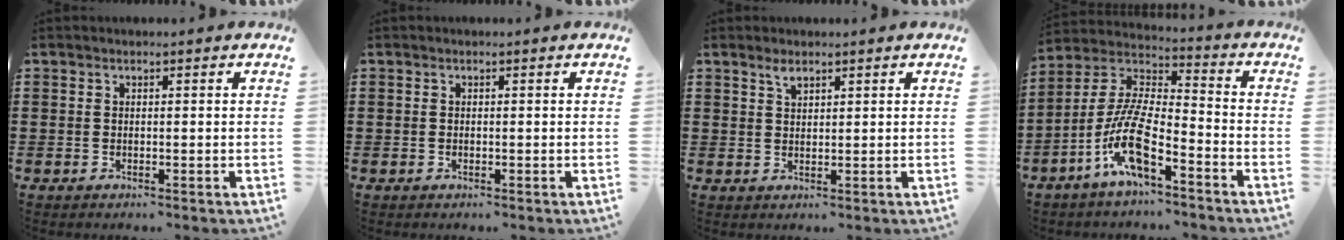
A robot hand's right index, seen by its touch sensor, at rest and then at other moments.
{"total": 0.0}
{"total": 1.7, "force": [1.3, 0.6, 0.9], "torque": [-0.022, 0.001, 0.025]}
{"total": 11.1, "force": [-6.4, 2.8, 8.6], "torque": [-0.204, -0.016, -0.129]}